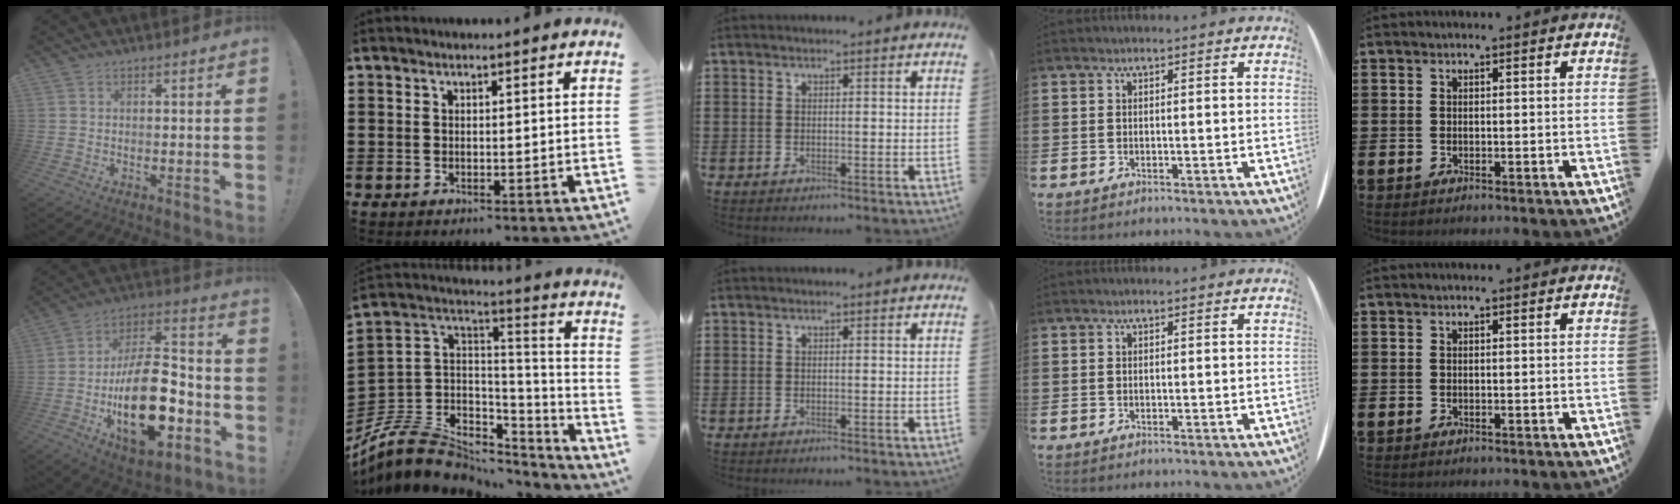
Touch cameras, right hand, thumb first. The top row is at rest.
{"thumb": {"total": 26.0, "force": [-7.4, 13.4, 21.1], "torque": [-0.361, 0.048, -0.110]}, "index": {"total": 9.5, "force": [-6.5, 5.9, 3.6], "torque": [-0.096, 0.010, -0.124]}}